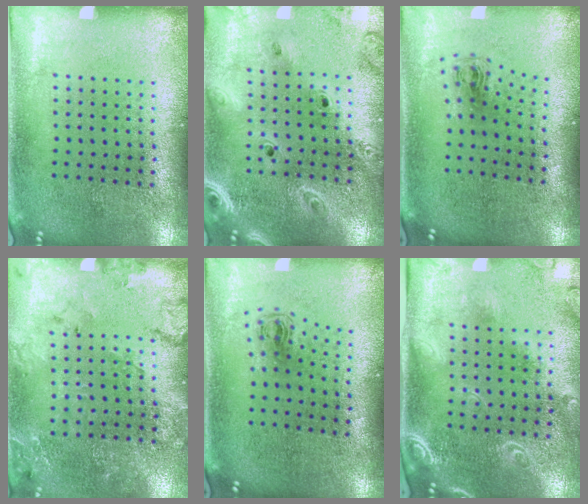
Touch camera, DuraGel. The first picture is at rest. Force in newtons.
{"total": 2.6, "press": 2.3, "slide": 1.2}
{"total": 0.7, "press": 0.4, "slide": 0.6}
{"total": 1.8, "press": 1.7, "slide": 0.4}
{"total": 0.7, "press": 0.4, "slide": 0.6}
{"total": 2.4, "press": 1.9, "slide": 1.4}